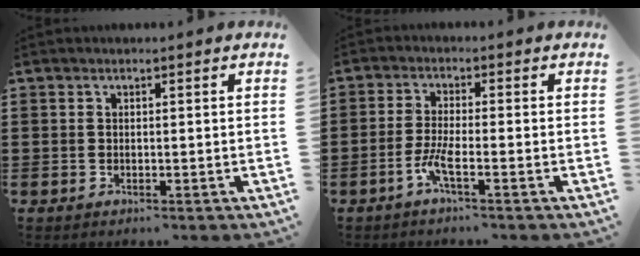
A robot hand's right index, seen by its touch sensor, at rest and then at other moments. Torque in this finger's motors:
{"motor_torque": [1.07, 1.07, 0.06, 0.04]}